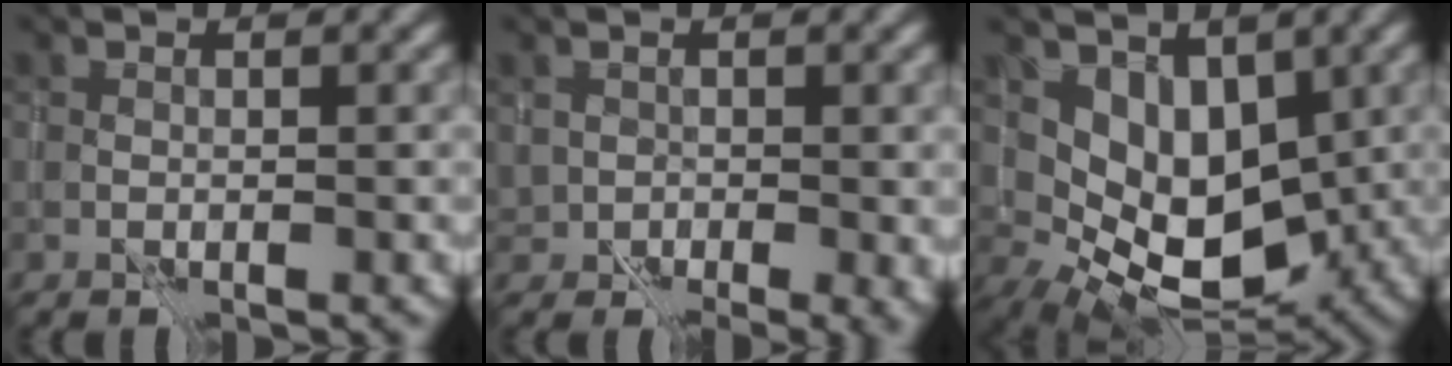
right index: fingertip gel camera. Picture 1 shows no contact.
{"total": 2.9, "force": [-0.4, 2.0, 2.1], "torque": [-0.024, -0.009, -0.006]}
{"total": 6.6, "force": [1.7, 4.2, 4.8], "torque": [-0.086, -0.025, 0.036]}